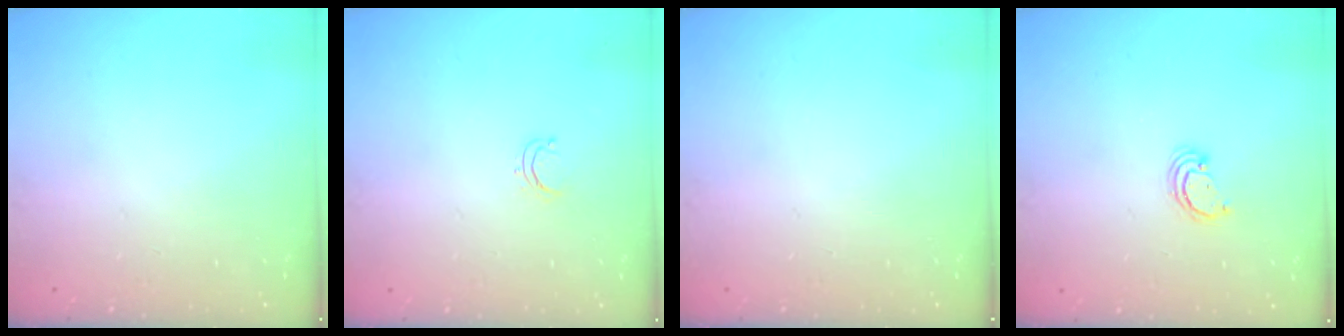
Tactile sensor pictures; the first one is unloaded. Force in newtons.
{"total": 2.8, "press": 2.8, "slide": 0.2}
{"total": 0.0}
{"total": 2.6, "press": 2.6, "slide": 0.3}